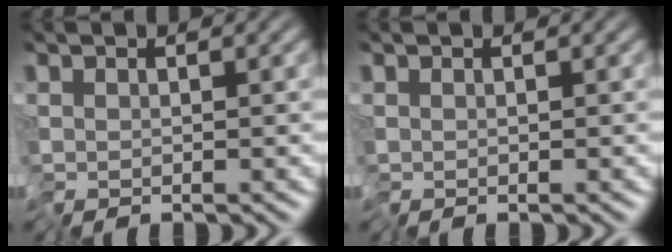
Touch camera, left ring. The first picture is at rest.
{"total": 0.0}